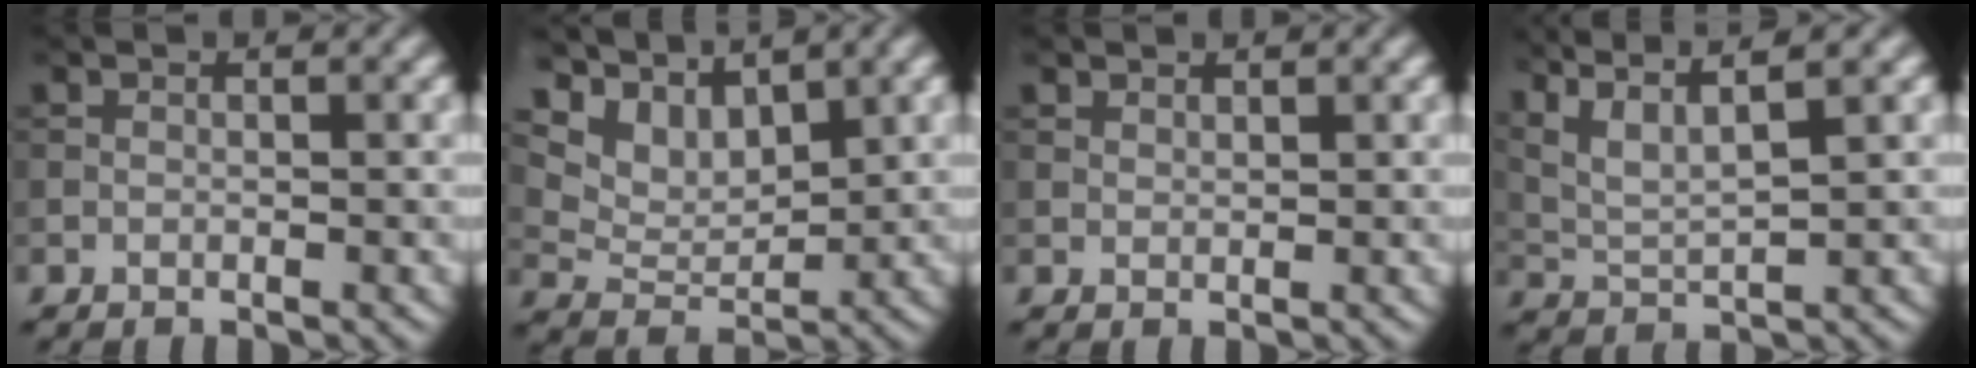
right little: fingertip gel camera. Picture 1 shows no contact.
{"total": 5.8, "force": [4.6, 2.7, 2.3], "torque": [-0.055, 0.002, 0.069]}
{"total": 1.0, "force": [0.8, 0.4, 0.2], "torque": [-0.004, -0.001, 0.017]}
{"total": 7.4, "force": [5.2, 1.8, 4.9], "torque": [-0.099, 0.029, 0.073]}